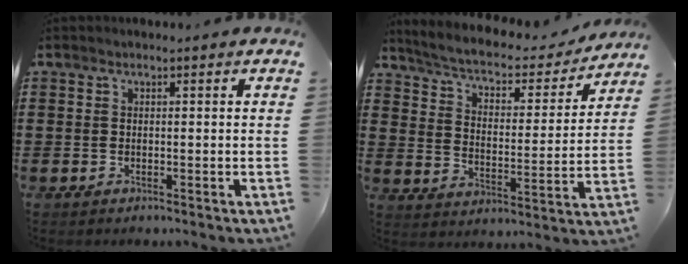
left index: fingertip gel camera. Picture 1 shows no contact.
{"total": 4.1, "force": [3.4, 1.0, 1.9], "torque": [-0.058, -0.027, 0.049]}